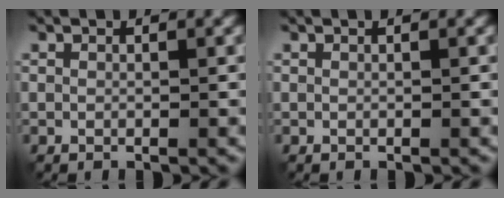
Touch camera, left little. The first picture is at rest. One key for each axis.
{"total": 0.0}